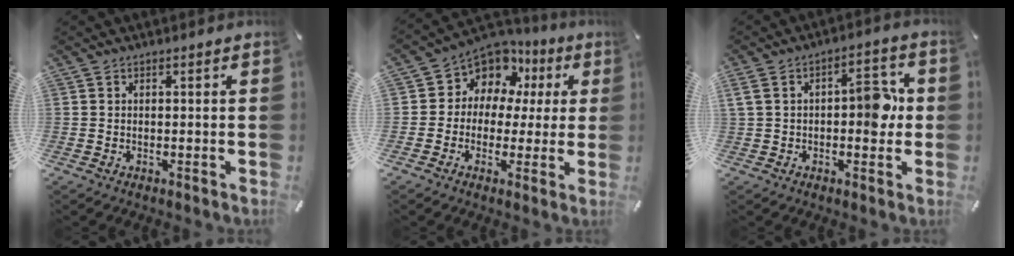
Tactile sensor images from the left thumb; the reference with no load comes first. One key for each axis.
{"total": 8.3, "fx": 3.7, "fy": 7.2, "fz": 1.7, "tx": -0.048, "ty": -0.034, "tz": 0.073}
{"total": 9.8, "fx": 0.6, "fy": 5.4, "fz": 8.2, "tx": -0.104, "ty": 0.006, "tz": 0.006}